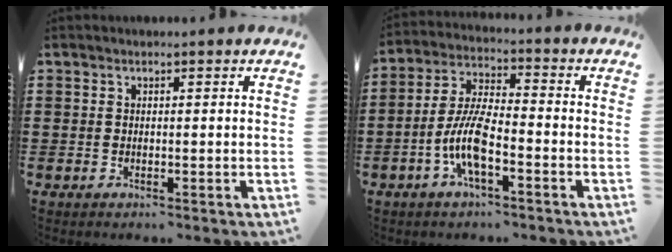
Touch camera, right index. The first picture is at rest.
{"total": 8.1, "force": [-3.2, 2.4, 7.0], "torque": [-0.168, -0.010, -0.067]}